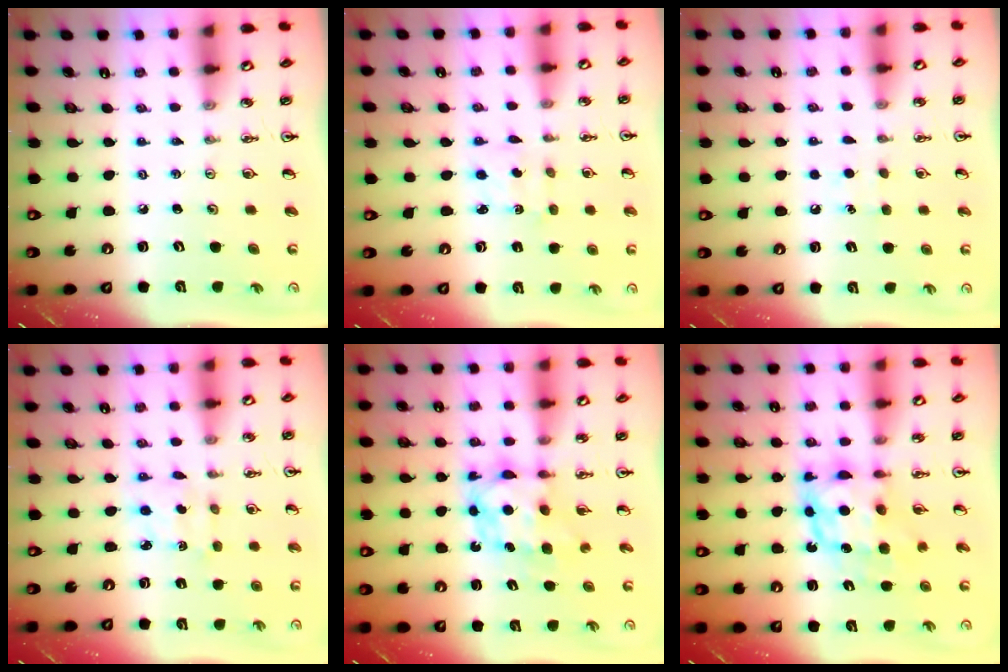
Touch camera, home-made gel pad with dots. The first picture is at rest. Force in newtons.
{"total": 2.3, "press": 2.3, "slide": 0.4}
{"total": 5.4, "press": 5.4, "slide": 0.7}
{"total": 2.8, "press": 2.7, "slide": 0.7}
{"total": 6.5, "press": 6.5, "slide": 0.5}
{"total": 9.0, "press": 9.0, "slide": 1.0}